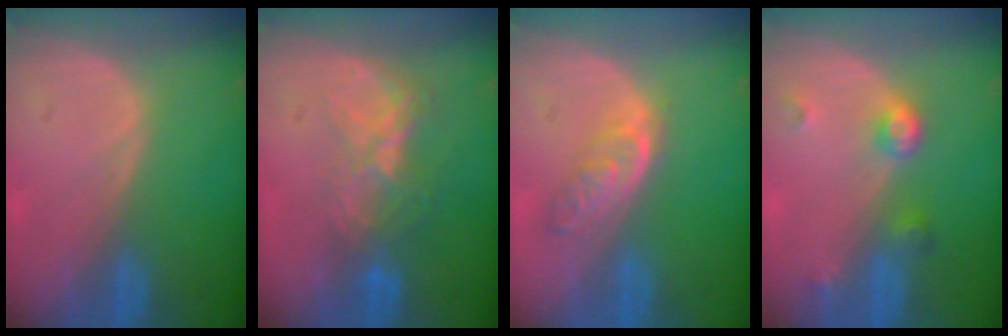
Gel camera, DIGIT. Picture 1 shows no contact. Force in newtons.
{"total": 6.7, "press": 5.9, "slide": 3.2}
{"total": 4.7, "press": 4.4, "slide": 1.6}
{"total": 3.9, "press": 3.6, "slide": 1.5}